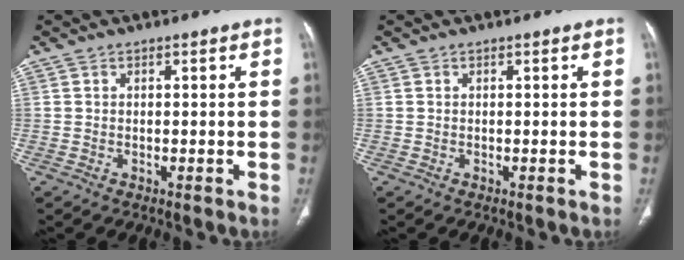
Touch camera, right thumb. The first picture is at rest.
{"total": 0.0}